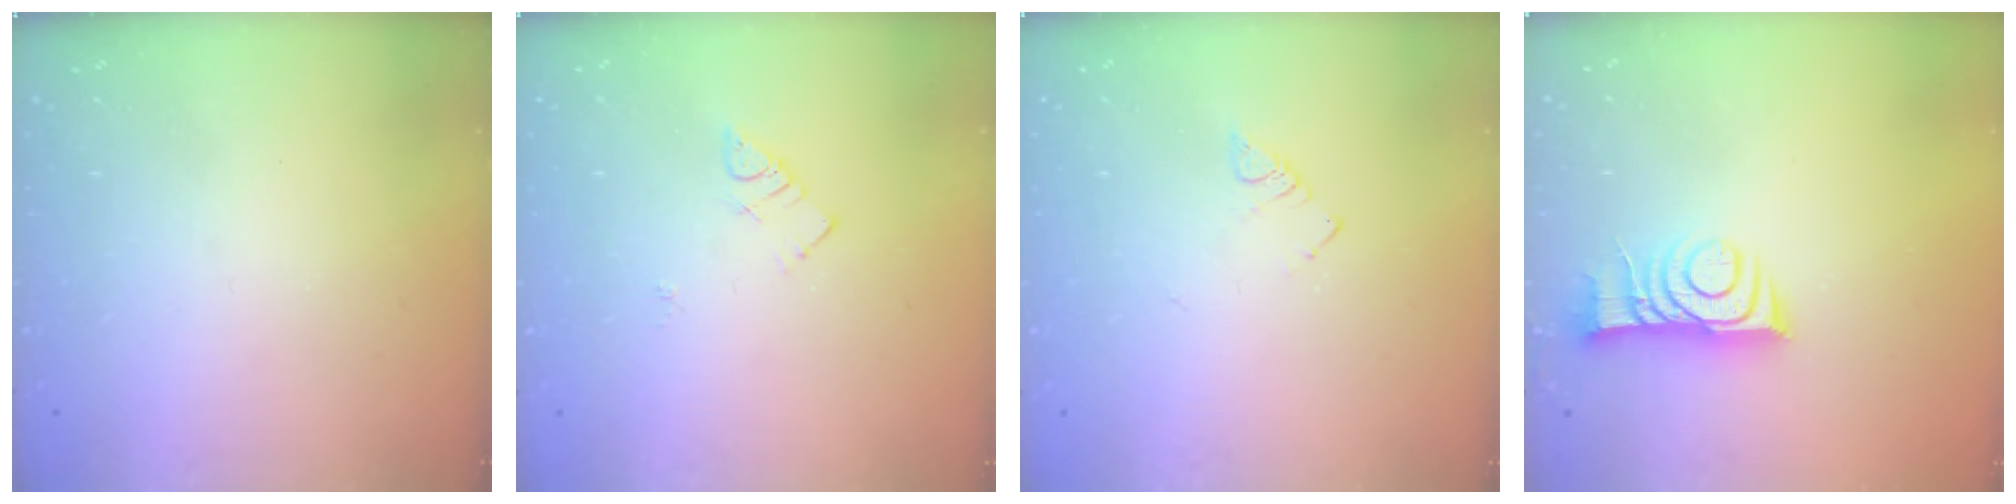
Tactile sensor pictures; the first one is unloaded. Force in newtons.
{"total": 4.1, "press": 4.0, "slide": 0.7}
{"total": 2.7, "press": 2.7, "slide": 0.4}
{"total": 10.6, "press": 10.6, "slide": 1.0}